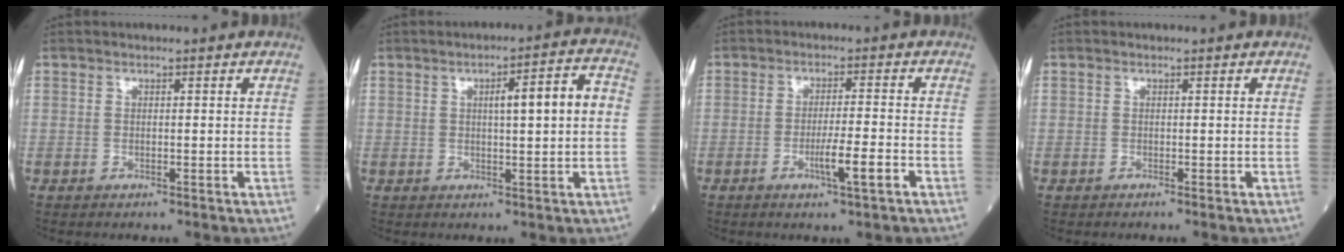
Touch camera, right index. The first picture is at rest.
{"total": 7.1, "force": [0.9, 0.5, 7.0], "torque": [-0.104, 0.017, 0.011]}
{"total": 5.0, "force": [-2.2, -0.2, 4.5], "torque": [-0.076, -0.006, -0.039]}
{"total": 0.0}